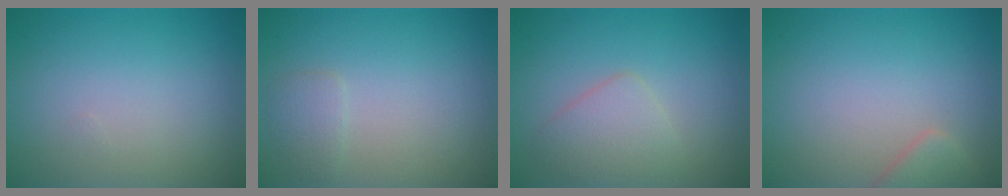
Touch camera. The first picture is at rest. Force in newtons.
{"total": 1.3, "press": 1.3, "slide": 0.1}
{"total": 2.8, "press": 2.8, "slide": 0.0}
{"total": 2.0, "press": 2.0, "slide": 0.2}